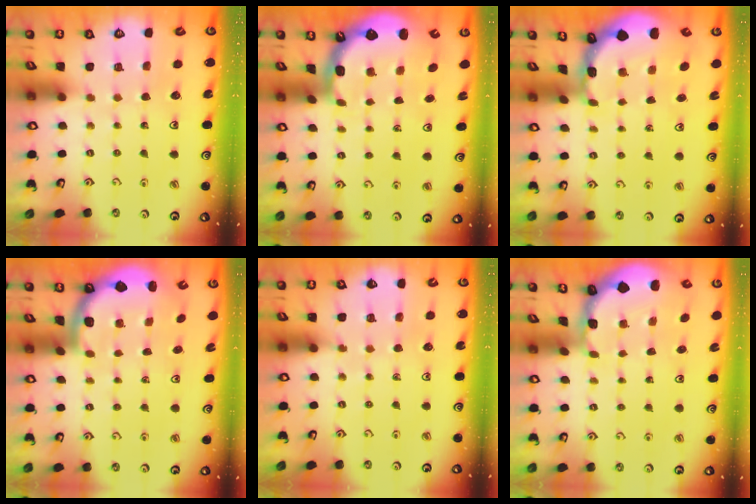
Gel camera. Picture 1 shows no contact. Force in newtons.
{"total": 2.8, "press": 1.6, "slide": 2.2}
{"total": 2.6, "press": 2.6, "slide": 0.3}
{"total": 1.7, "press": 1.7, "slide": 0.2}
{"total": 2.7, "press": 2.7, "slide": 0.4}
{"total": 0.8, "press": 0.7, "slide": 0.2}